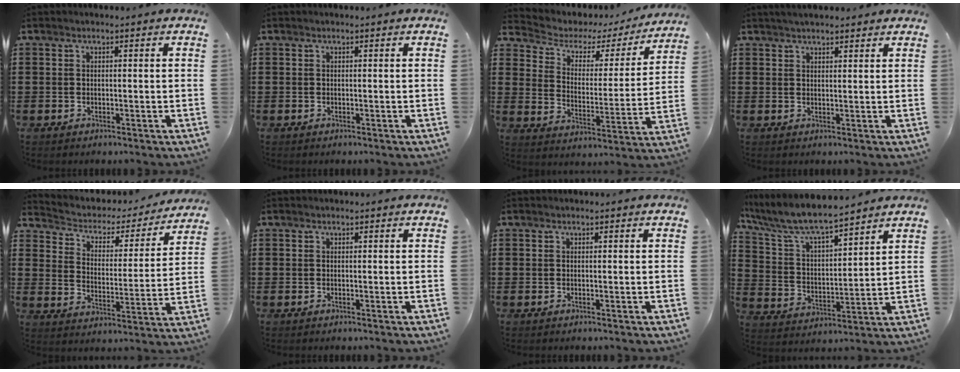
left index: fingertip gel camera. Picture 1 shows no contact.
{"total": 0.0}
{"total": 3.6, "force": [2.4, 2.3, 1.4], "torque": [-0.047, -0.015, 0.030]}
{"total": 2.0, "force": [1.9, 0.3, 0.6], "torque": [-0.014, 0.005, 0.036]}
{"total": 2.6, "force": [2.1, 1.5, 0.5], "torque": [-0.029, -0.018, 0.025]}
{"total": 0.0}
{"total": 0.0}
{"total": 7.3, "force": [6.5, 1.1, 3.1], "torque": [-0.091, -0.037, 0.108]}